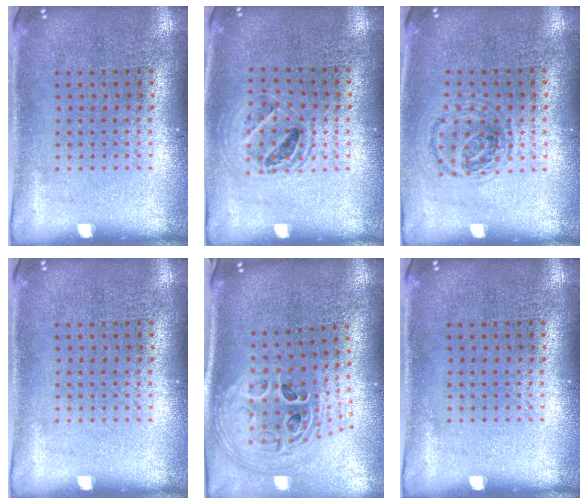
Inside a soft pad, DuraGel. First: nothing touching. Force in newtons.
{"total": 1.4, "press": 1.3, "slide": 0.5}
{"total": 1.1, "press": 1.0, "slide": 0.5}
{"total": 0.0}
{"total": 2.8, "press": 2.0, "slide": 2.0}
{"total": 0.0}